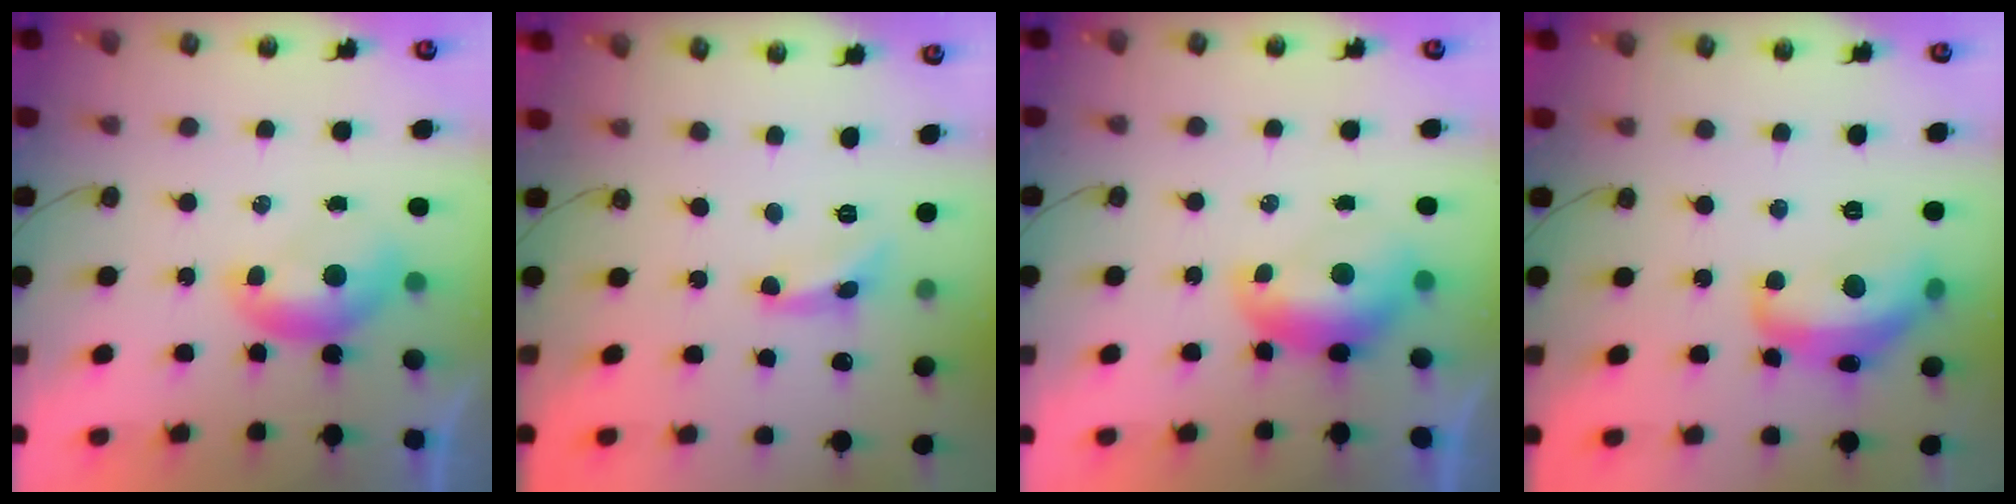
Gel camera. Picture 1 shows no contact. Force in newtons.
{"total": 1.3, "press": 1.3, "slide": 0.1}
{"total": 1.7, "press": 1.6, "slide": 0.5}
{"total": 9.9, "press": 9.9, "slide": 0.8}